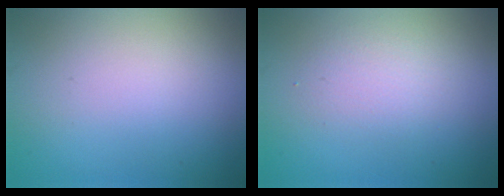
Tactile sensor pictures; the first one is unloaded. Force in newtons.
{"total": 1.8, "press": 1.8, "slide": 0.0}